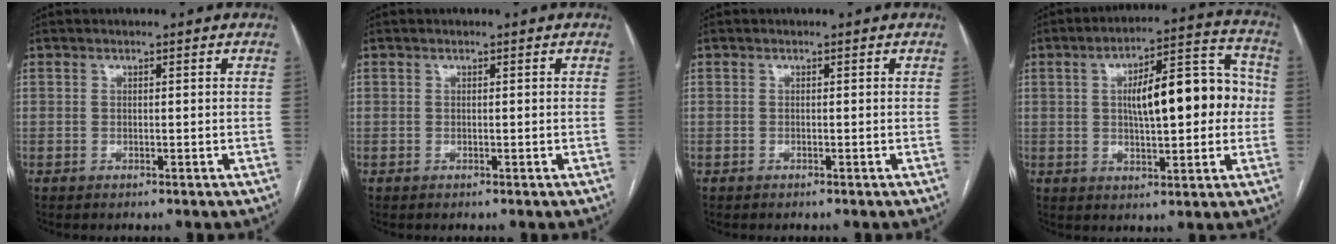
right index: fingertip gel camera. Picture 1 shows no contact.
{"total": 0.0}
{"total": 0.0}
{"total": 14.5, "force": [1.1, 4.5, 13.8], "torque": [-0.200, 0.041, 0.018]}